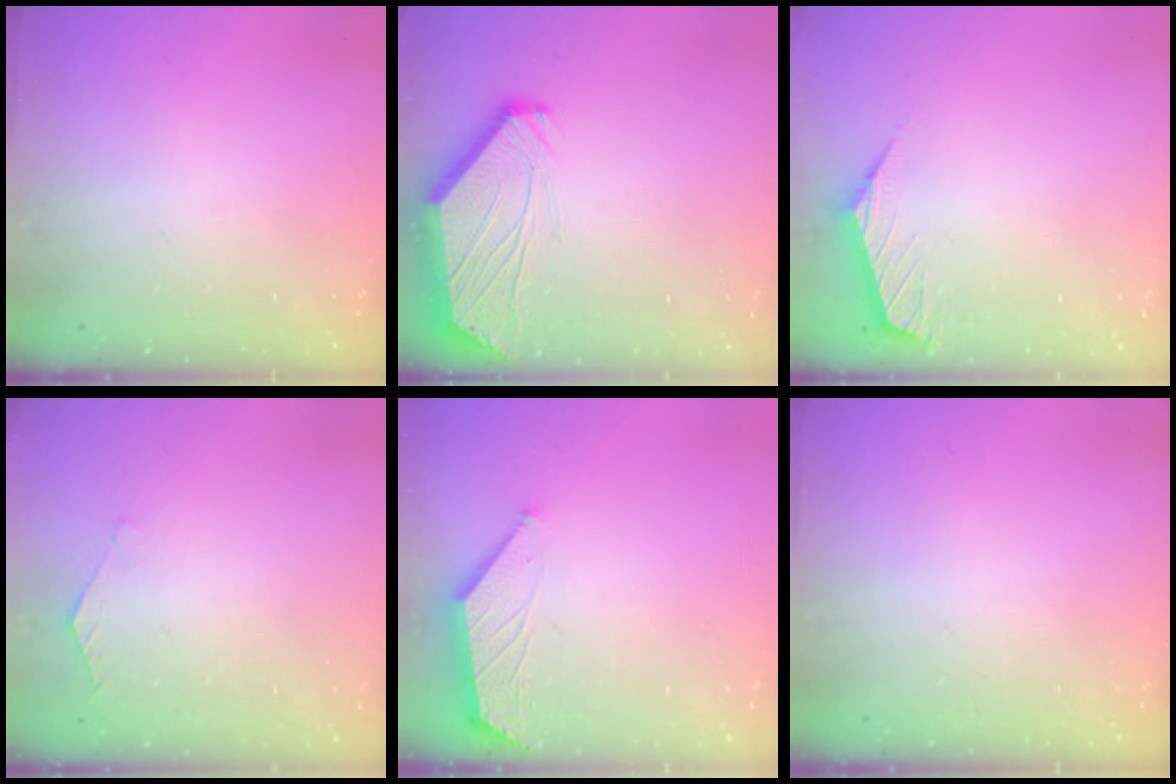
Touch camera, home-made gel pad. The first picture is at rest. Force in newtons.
{"total": 2.5, "press": 2.4, "slide": 0.6}
{"total": 1.3, "press": 1.2, "slide": 0.5}
{"total": 1.2, "press": 1.1, "slide": 0.4}
{"total": 1.8, "press": 1.8, "slide": 0.3}
{"total": 0.0}